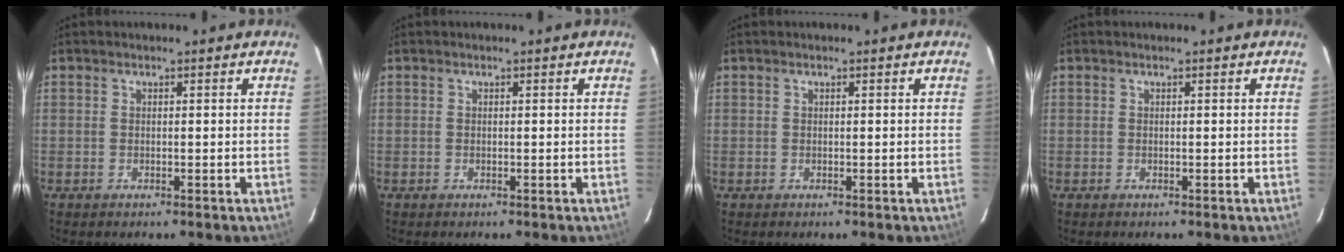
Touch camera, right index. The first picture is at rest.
{"total": 0.0}
{"total": 0.0}
{"total": 0.0}